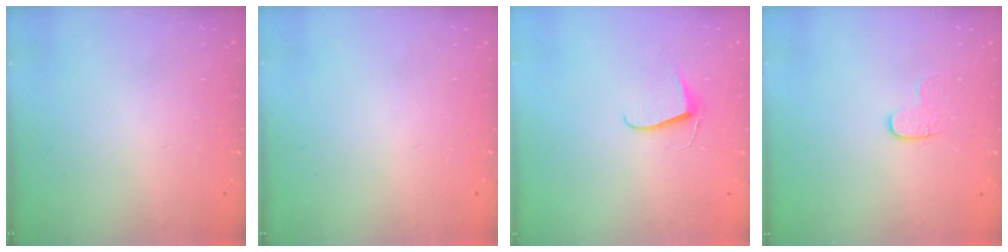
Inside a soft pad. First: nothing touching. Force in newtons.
{"total": 0.0}
{"total": 6.2, "press": 6.1, "slide": 0.6}
{"total": 3.8, "press": 3.8, "slide": 0.5}